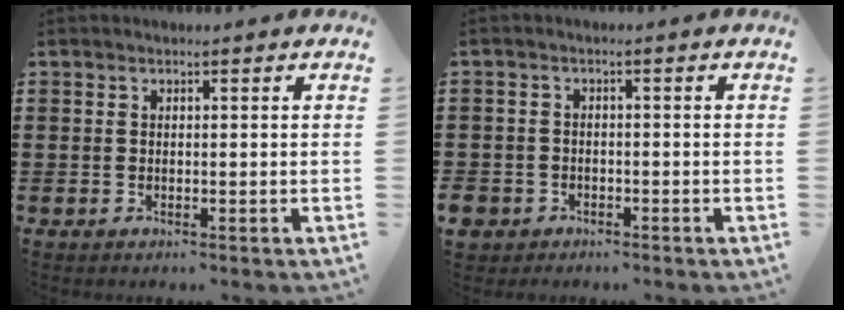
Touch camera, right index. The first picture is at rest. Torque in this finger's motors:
{"motor_torque": [0.03, 0.11, 0.06, 0.07]}